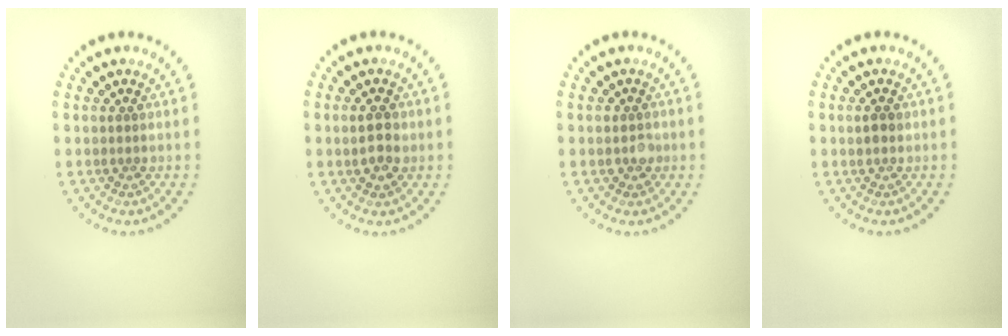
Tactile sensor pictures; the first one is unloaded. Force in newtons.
{"total": 2.3, "press": 2.3, "slide": 0.0}
{"total": 1.3, "press": 1.2, "slide": 0.5}
{"total": 1.1, "press": 1.1, "slide": 0.2}